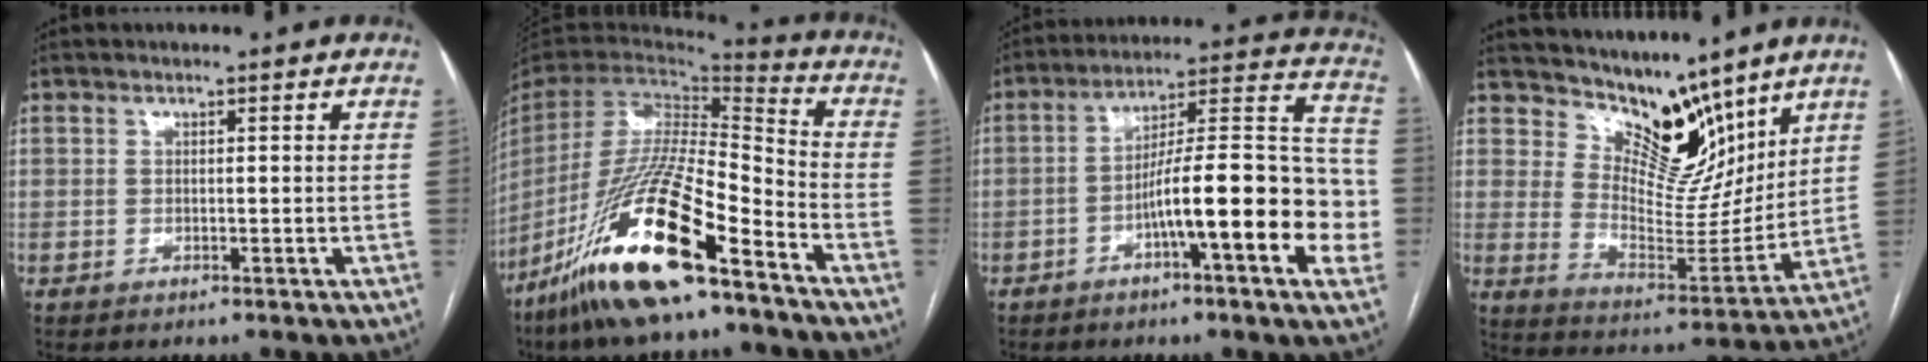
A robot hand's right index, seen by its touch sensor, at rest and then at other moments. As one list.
[{"total": 21.7, "force": [-14.1, 2.6, 16.3], "torque": [-0.334, -0.051, -0.267]}, {"total": 18.8, "force": [-5.2, 2.4, 17.9], "torque": [-0.231, 0.026, -0.077]}, {"total": 11.1, "force": [9.3, 4.8, 3.9], "torque": [-0.057, -0.013, 0.168]}]